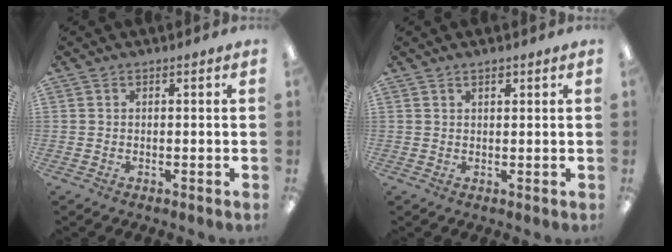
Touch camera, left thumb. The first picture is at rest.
{"total": 1.4, "force": [1.1, 0.5, 0.7], "torque": [-0.015, 0.001, 0.020]}